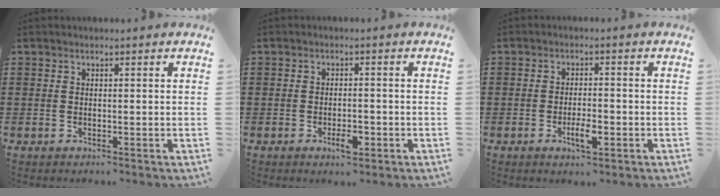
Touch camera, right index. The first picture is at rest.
{"total": 2.9, "force": [-1.3, 1.2, 2.3], "torque": [-0.041, 0.002, -0.024]}
{"total": 3.7, "force": [-1.6, 1.2, 3.2], "torque": [-0.060, 0.000, -0.028]}